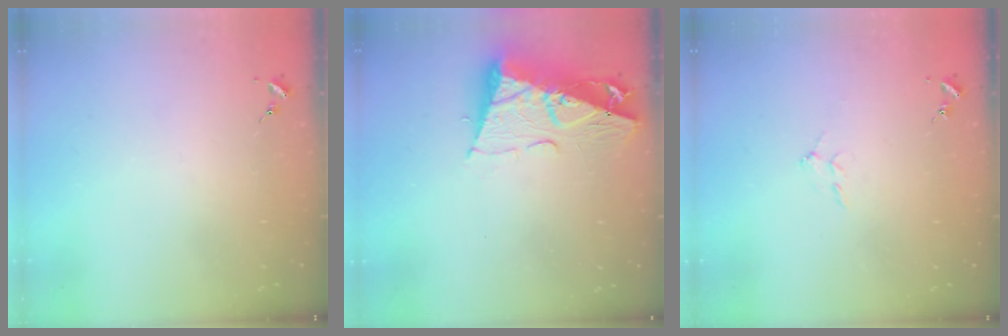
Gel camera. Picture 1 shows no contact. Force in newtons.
{"total": 12.5, "press": 12.4, "slide": 1.3}
{"total": 5.0, "press": 5.0, "slide": 0.9}